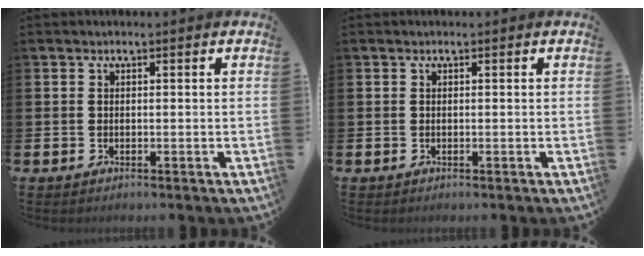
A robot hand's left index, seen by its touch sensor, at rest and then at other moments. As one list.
[{"total": 0.0}]